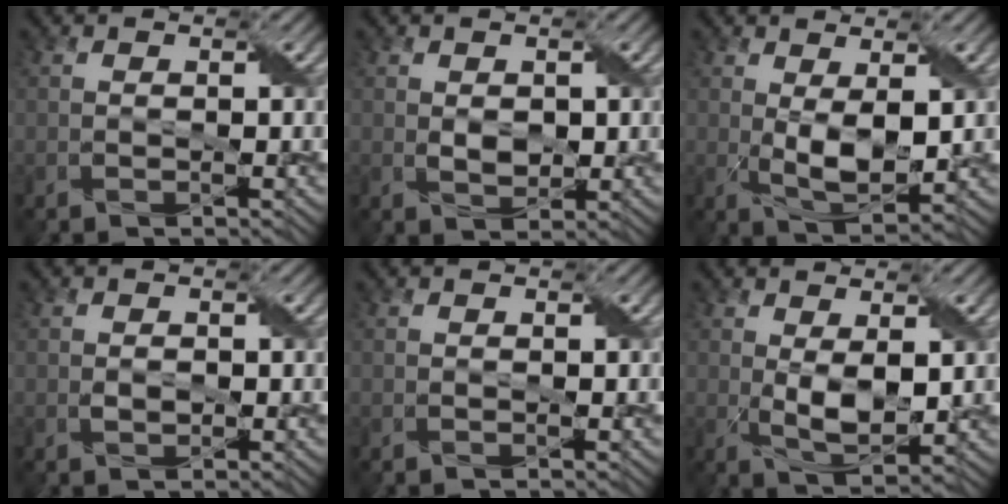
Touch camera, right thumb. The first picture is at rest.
{"total": 2.1, "force": [0.3, 1.5, 1.5], "torque": [-0.034, -0.004, 0.010]}
{"total": 5.2, "force": [0.6, 2.2, 4.6], "torque": [-0.101, -0.007, 0.016]}
{"total": 1.2, "force": [-0.1, 0.8, 0.8], "torque": [-0.016, -0.002, -0.002]}
{"total": 0.0}
{"total": 4.5, "force": [0.5, 2.0, 4.0], "torque": [-0.089, -0.007, 0.016]}